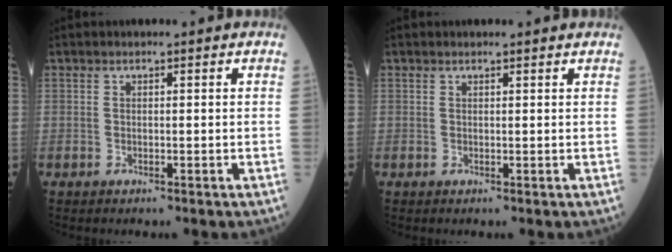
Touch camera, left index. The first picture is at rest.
{"total": 1.8, "force": [1.8, 0.1, 0.3], "torque": [-0.008, 0.002, 0.018]}